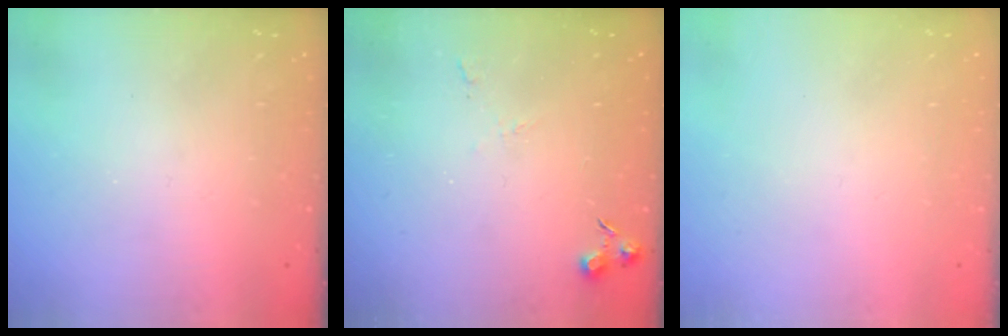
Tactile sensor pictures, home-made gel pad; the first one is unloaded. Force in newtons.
{"total": 4.5, "press": 4.4, "slide": 0.8}
{"total": 0.0}